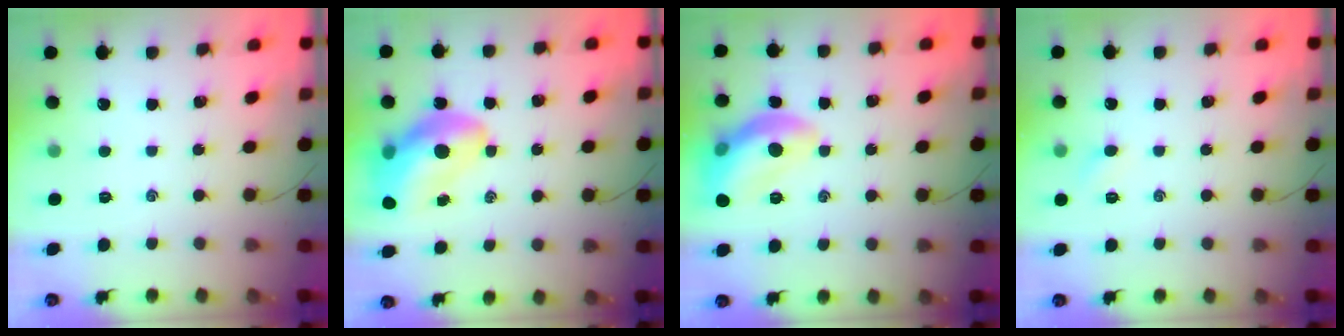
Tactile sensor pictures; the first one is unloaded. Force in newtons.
{"total": 14.5, "press": 14.0, "slide": 3.8}
{"total": 13.7, "press": 13.6, "slide": 1.0}
{"total": 2.4, "press": 2.3, "slide": 0.7}